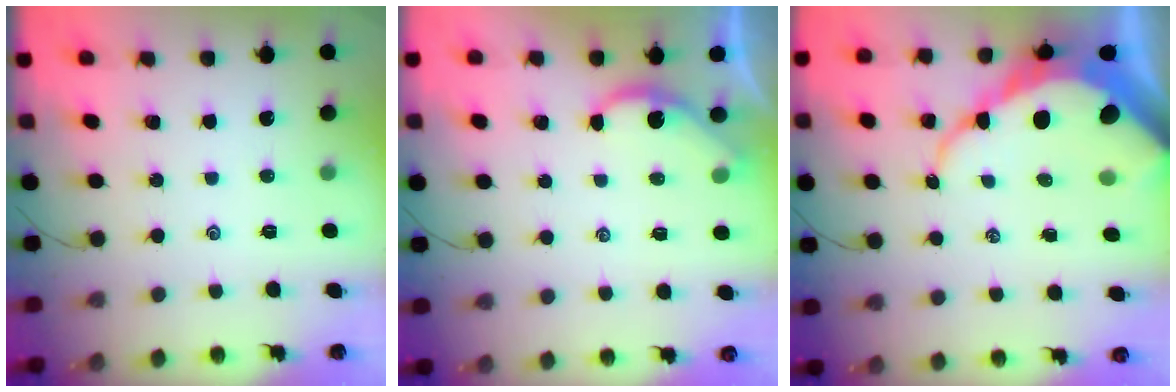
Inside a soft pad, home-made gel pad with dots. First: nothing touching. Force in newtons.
{"total": 2.4, "press": 2.3, "slide": 0.3}
{"total": 15.1, "press": 15.0, "slide": 1.4}